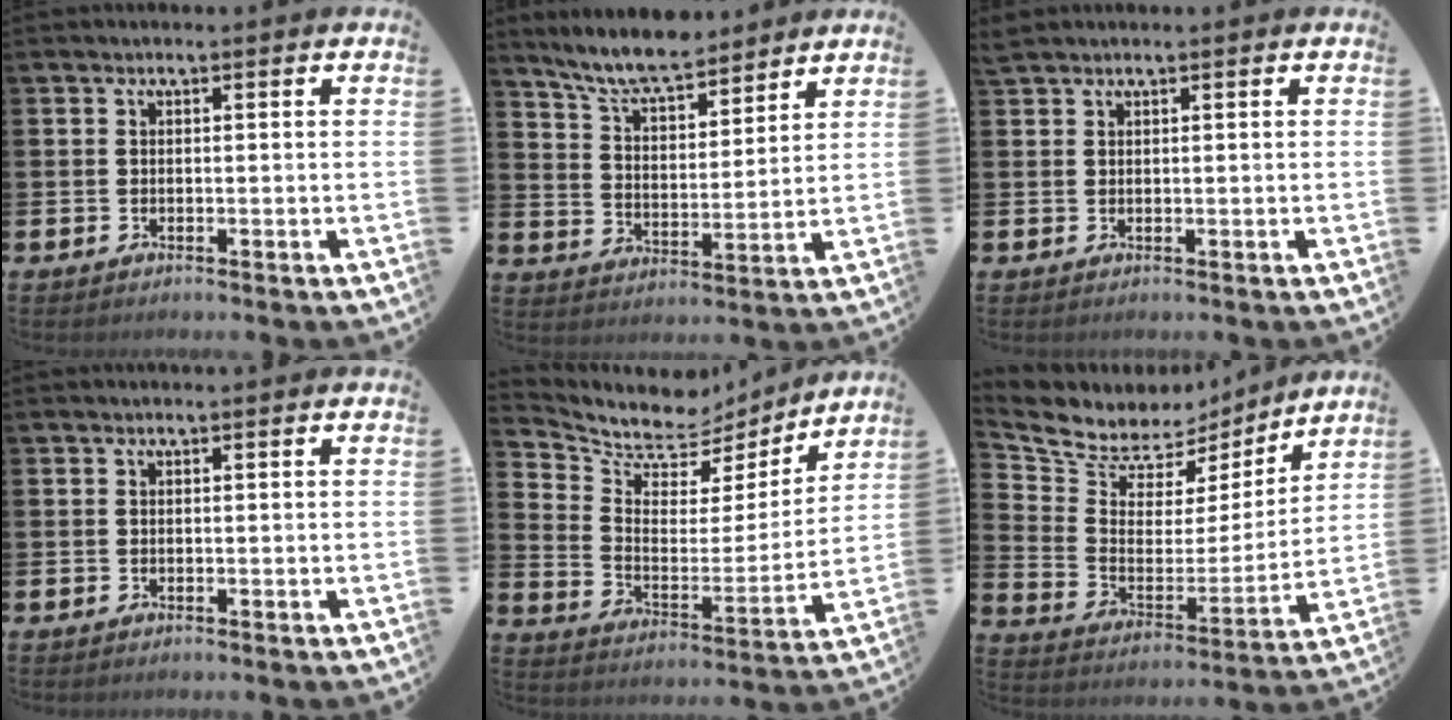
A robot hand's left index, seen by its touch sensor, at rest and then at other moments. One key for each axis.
{"total": 7.7, "fx": 7.2, "fy": 1.3, "fz": 2.4, "tx": -0.068, "ty": -0.041, "tz": 0.128}
{"total": 1.0, "fx": 1.0, "fy": 0.2, "fz": 0.1, "tx": 0.000, "ty": 0.000, "tz": 0.018}
{"total": 0.0}
{"total": 6.7, "fx": 6.0, "fy": 3.0, "fz": 0.6, "tx": -0.058, "ty": -0.051, "tz": 0.102}
{"total": 7.5, "fx": 6.8, "fy": 3.0, "fz": 0.2, "tx": -0.057, "ty": -0.054, "tz": 0.119}